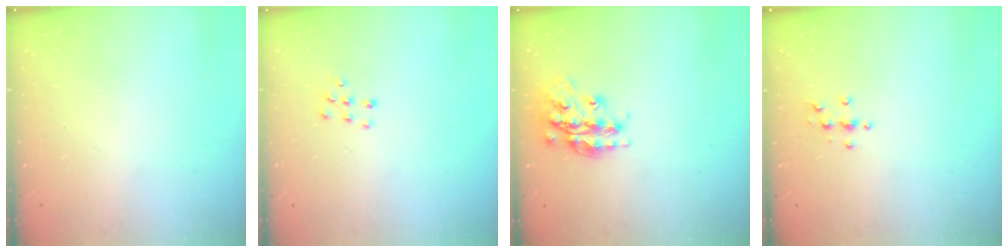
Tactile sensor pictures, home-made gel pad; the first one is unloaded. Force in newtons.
{"total": 6.8, "press": 6.8, "slide": 0.4}
{"total": 17.3, "press": 17.3, "slide": 1.2}
{"total": 3.8, "press": 3.8, "slide": 0.4}